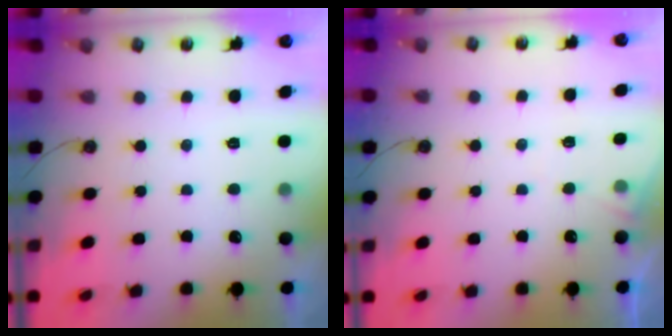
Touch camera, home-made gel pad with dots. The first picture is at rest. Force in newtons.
{"total": 4.9, "press": 4.8, "slide": 0.7}